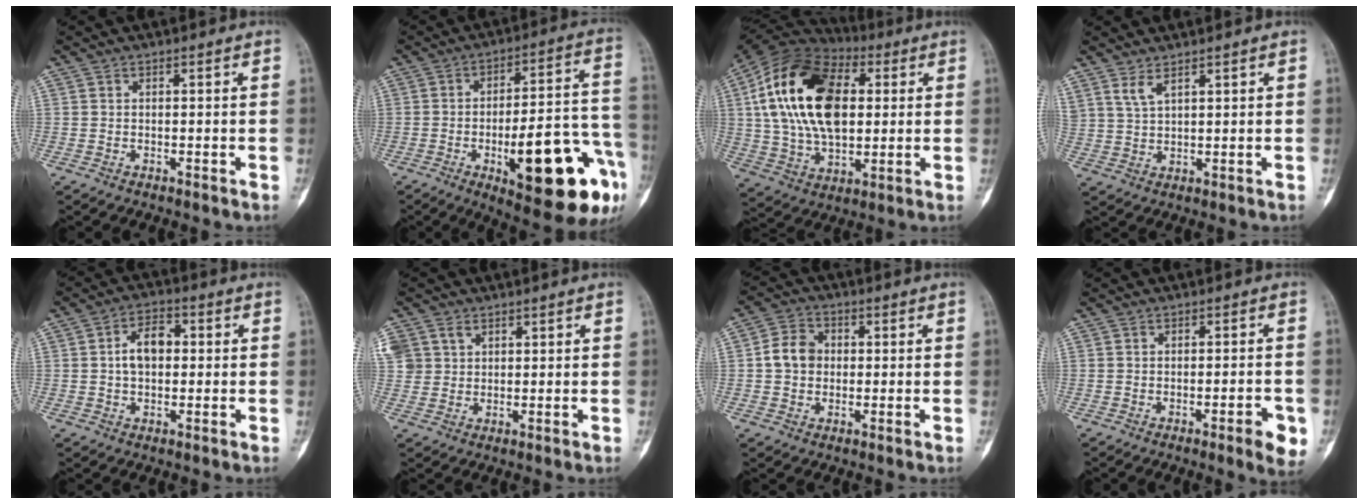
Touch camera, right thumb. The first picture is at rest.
{"total": 25.0, "force": [-9.7, 7.8, 21.6], "torque": [-0.241, 0.049, -0.120]}
{"total": 24.1, "force": [4.3, 14.6, 18.7], "torque": [-0.326, 0.006, 0.070]}
{"total": 3.0, "force": [2.2, 1.0, 1.7], "torque": [-0.027, -0.009, 0.052]}
{"total": 7.1, "force": [0.6, 4.7, 5.3], "torque": [-0.073, 0.020, 0.004]}
{"total": 7.5, "force": [3.2, 6.4, 2.3], "torque": [-0.043, 0.011, 0.069]}
{"total": 6.2, "force": [0.3, 5.3, 3.3], "torque": [-0.039, 0.019, -0.003]}
{"total": 5.5, "force": [-2.4, 1.2, 4.8], "torque": [-0.053, 0.008, -0.028]}